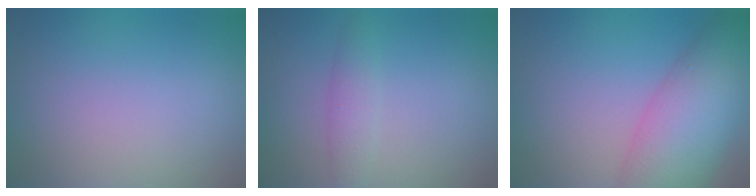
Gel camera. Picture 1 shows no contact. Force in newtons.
{"total": 2.0, "press": 2.0, "slide": 0.1}
{"total": 10.1, "press": 10.1, "slide": 0.6}